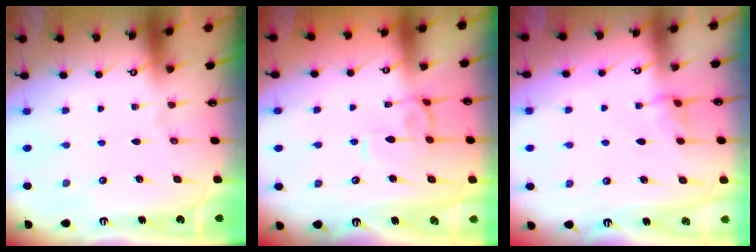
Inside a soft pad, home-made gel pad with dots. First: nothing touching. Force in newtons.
{"total": 1.5, "press": 1.4, "slide": 0.5}
{"total": 2.7, "press": 2.7, "slide": 0.2}